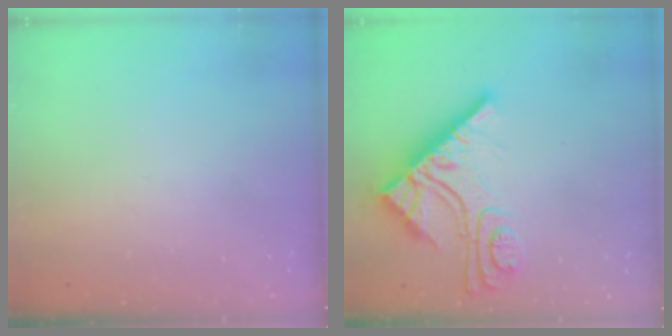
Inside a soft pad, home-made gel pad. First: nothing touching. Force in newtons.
{"total": 13.6, "press": 13.6, "slide": 1.3}